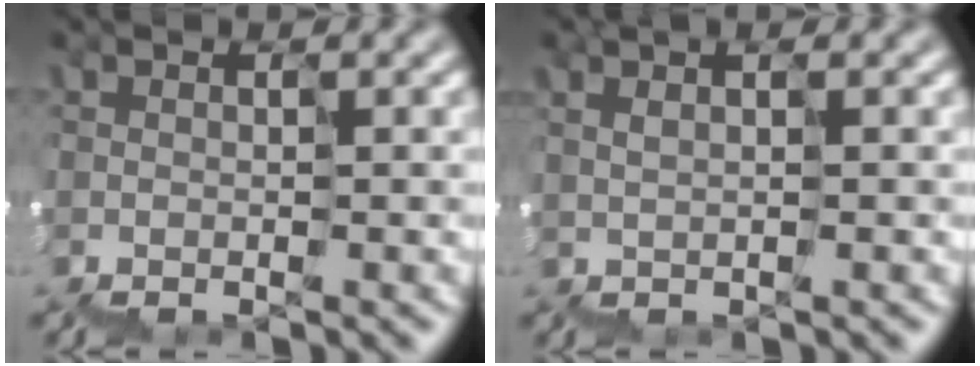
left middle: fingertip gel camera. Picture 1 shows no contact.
{"total": 1.2, "force": [1.0, 0.1, 0.5], "torque": [-0.006, 0.022, 0.019]}